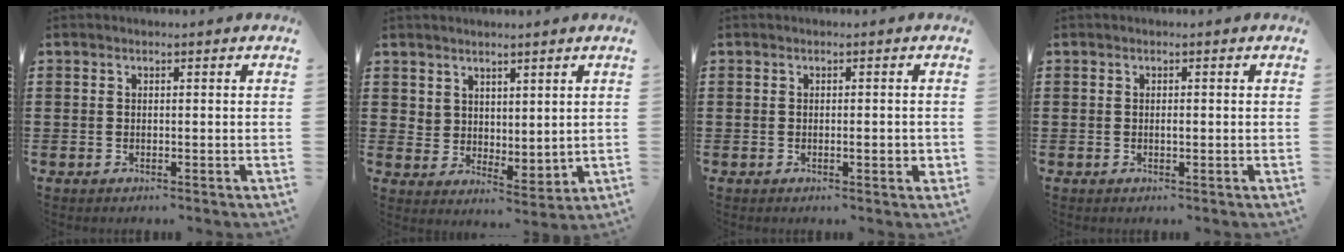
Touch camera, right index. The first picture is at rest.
{"total": 4.3, "force": [3.9, 1.7, 0.0], "torque": [-0.016, -0.013, 0.078]}
{"total": 2.2, "force": [-0.4, 0.5, 2.1], "torque": [-0.034, -0.002, -0.006]}
{"total": 0.8, "force": [-0.1, 0.3, 0.8], "torque": [-0.017, -0.002, -0.002]}